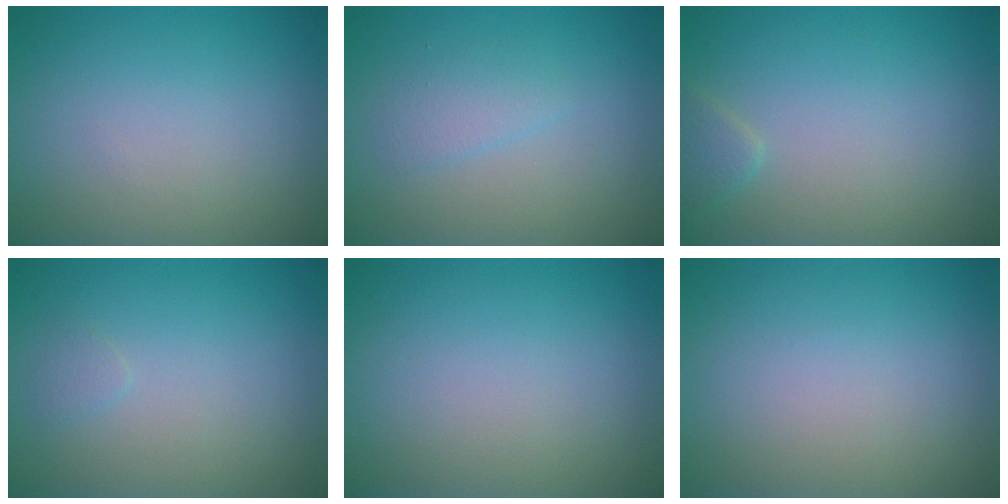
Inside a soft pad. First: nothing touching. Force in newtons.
{"total": 1.6, "press": 1.6, "slide": 0.0}
{"total": 1.3, "press": 1.3, "slide": 0.1}
{"total": 0.6, "press": 0.6, "slide": 0.1}
{"total": 0.0}
{"total": 0.0}